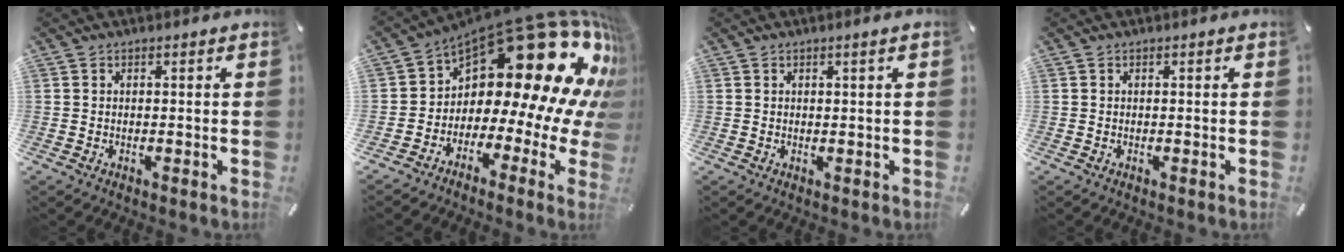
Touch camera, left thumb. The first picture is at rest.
{"total": 23.9, "force": [10.2, 11.9, 18.0], "torque": [-0.279, -0.096, 0.188]}
{"total": 1.6, "force": [0.5, 0.0, 1.5], "torque": [-0.027, -0.002, 0.008]}
{"total": 0.0}